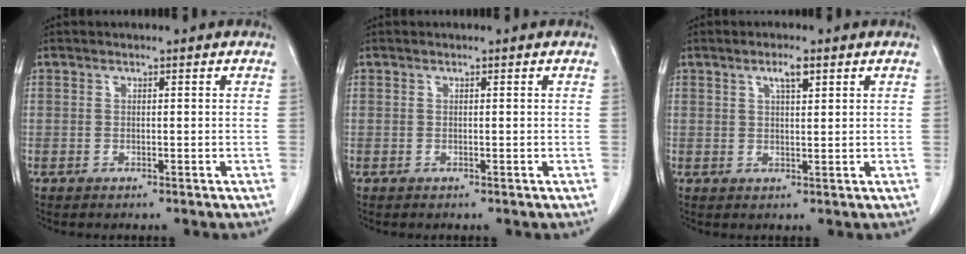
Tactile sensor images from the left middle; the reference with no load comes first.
{"total": 0.0}
{"total": 2.8, "force": [1.6, 0.5, 2.3], "torque": [-0.043, 0.001, 0.027]}